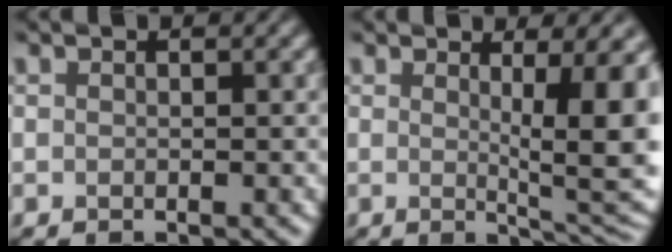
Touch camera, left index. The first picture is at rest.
{"total": 8.3, "force": [1.2, 2.1, 7.9], "torque": [-0.094, -0.010, 0.019]}